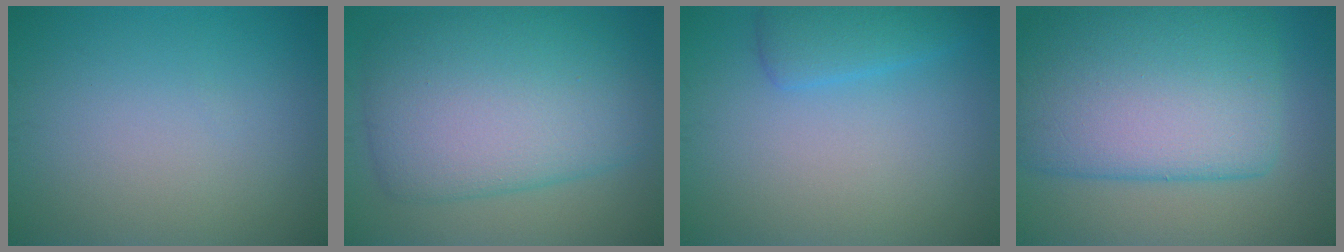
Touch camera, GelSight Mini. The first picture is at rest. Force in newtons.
{"total": 10.3, "press": 10.3, "slide": 0.3}
{"total": 2.6, "press": 2.6, "slide": 0.2}
{"total": 12.3, "press": 12.3, "slide": 0.3}